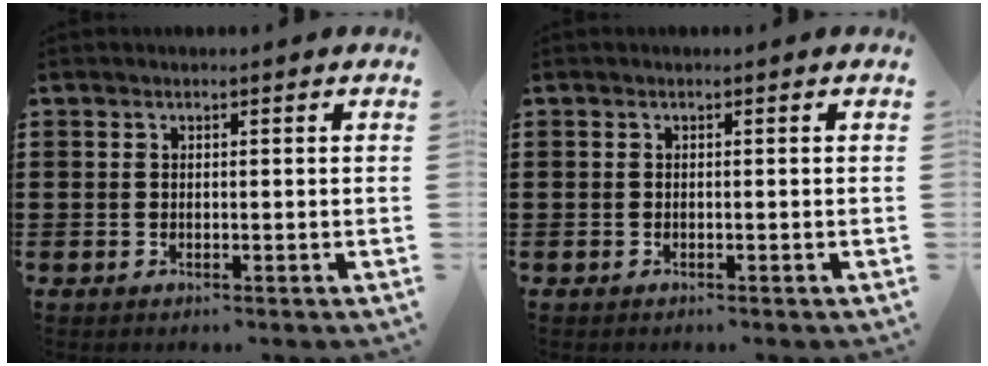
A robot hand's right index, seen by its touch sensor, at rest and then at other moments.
{"total": 0.0}